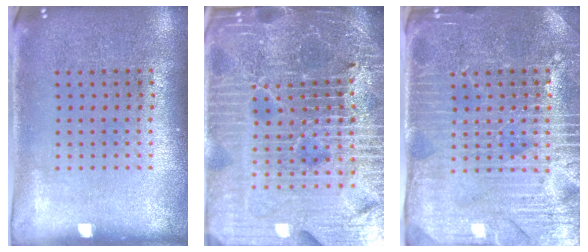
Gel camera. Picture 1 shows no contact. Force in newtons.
{"total": 7.2, "press": 6.2, "slide": 3.6}
{"total": 4.4, "press": 4.1, "slide": 1.6}